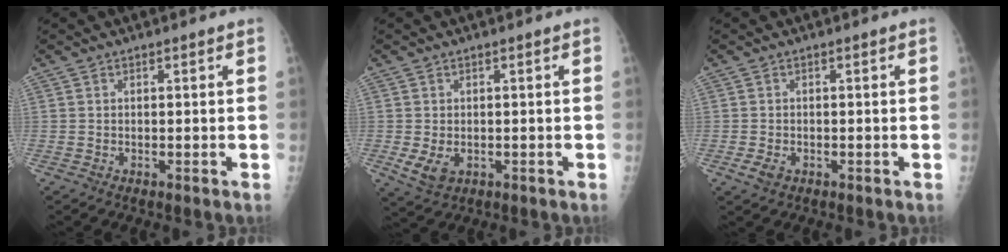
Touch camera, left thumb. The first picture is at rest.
{"total": 4.0, "force": [-0.8, 2.8, 2.8], "torque": [-0.053, -0.009, -0.003]}
{"total": 2.1, "force": [-0.8, 1.5, 1.3], "torque": [-0.027, -0.002, -0.012]}